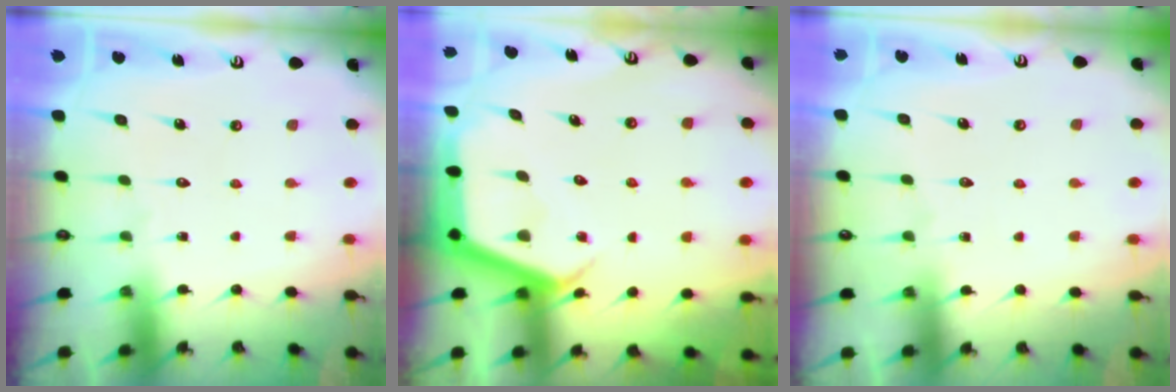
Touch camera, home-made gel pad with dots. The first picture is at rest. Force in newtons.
{"total": 5.4, "press": 5.4, "slide": 0.4}
{"total": 5.1, "press": 5.1, "slide": 0.4}